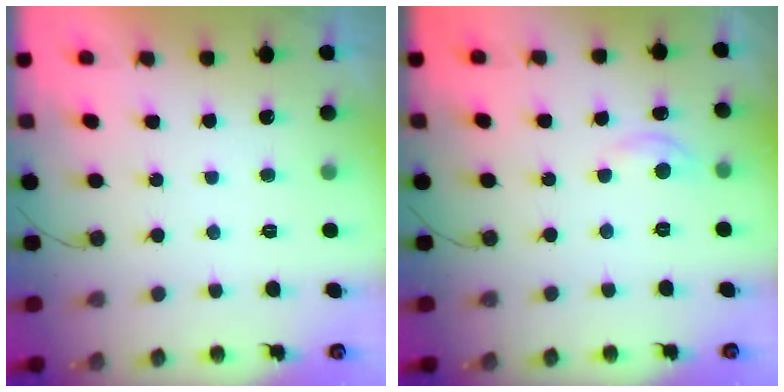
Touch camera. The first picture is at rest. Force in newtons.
{"total": 3.0, "press": 3.0, "slide": 0.4}